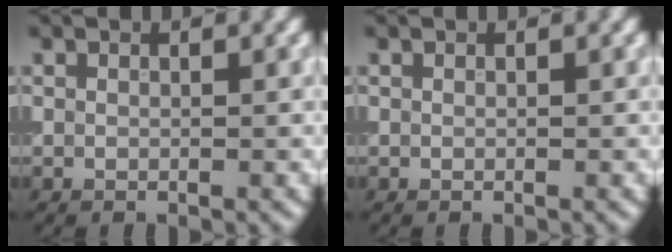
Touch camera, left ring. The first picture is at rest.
{"total": 0.0}